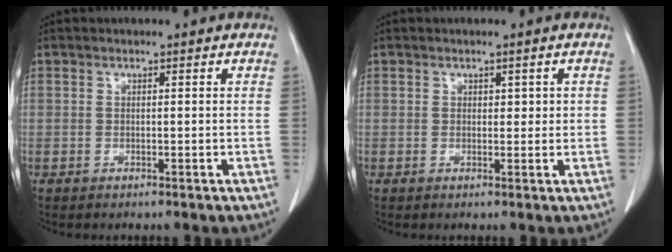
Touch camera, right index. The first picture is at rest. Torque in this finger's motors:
{"motor_torque": [-0.11, 0.10, -0.01, -0.01]}